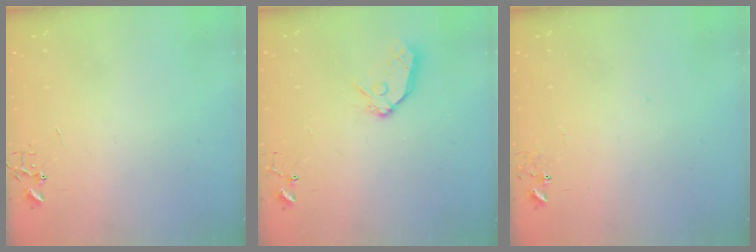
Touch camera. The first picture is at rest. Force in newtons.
{"total": 11.0, "press": 10.9, "slide": 1.1}
{"total": 6.8, "press": 6.8, "slide": 0.6}